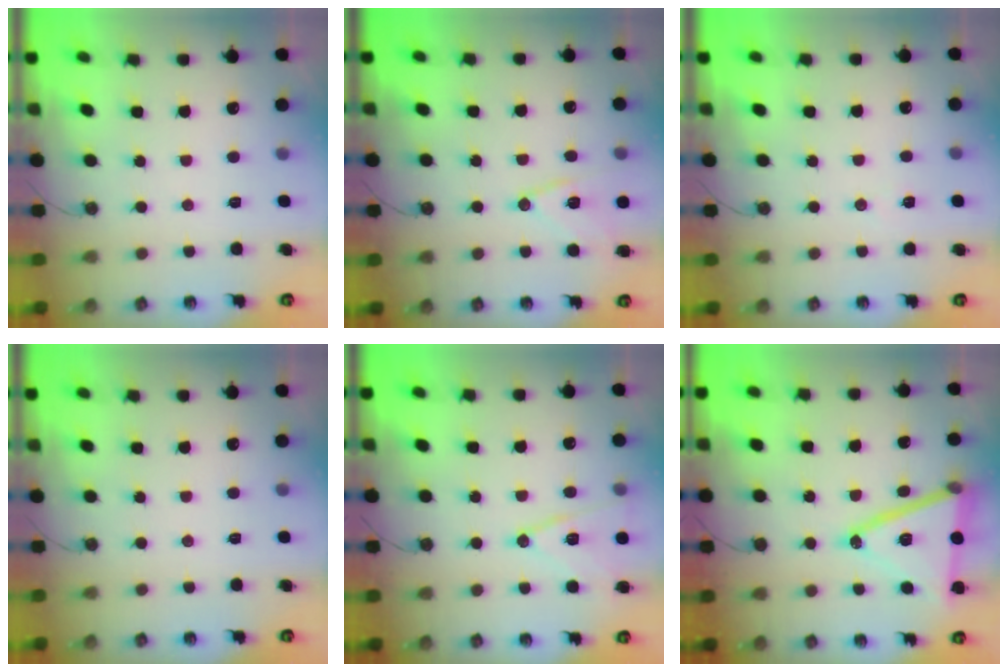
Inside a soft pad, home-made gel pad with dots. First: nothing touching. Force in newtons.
{"total": 10.5, "press": 10.5, "slide": 0.8}
{"total": 5.4, "press": 3.0, "slide": 4.4}
{"total": 0.0}
{"total": 12.6, "press": 12.3, "slide": 2.4}
{"total": 19.7, "press": 19.3, "slide": 4.0}